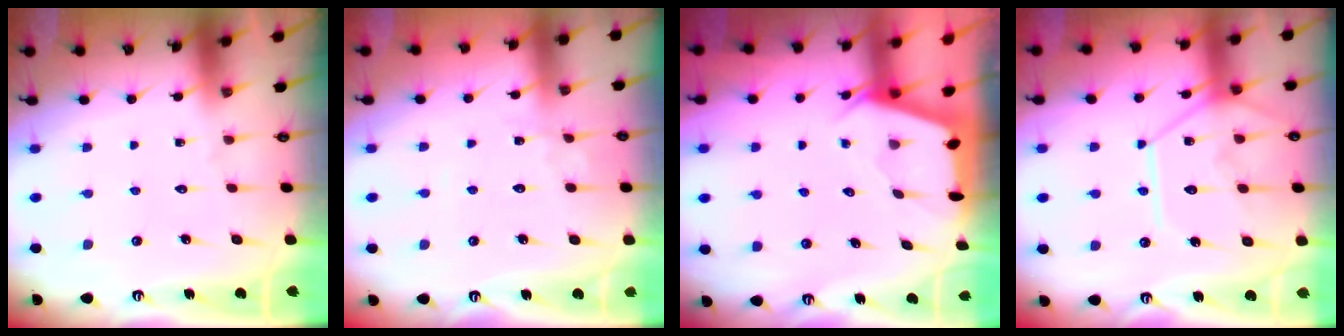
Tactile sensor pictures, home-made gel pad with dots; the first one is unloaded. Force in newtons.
{"total": 2.3, "press": 2.3, "slide": 0.3}
{"total": 2.2, "press": 2.2, "slide": 0.4}
{"total": 12.7, "press": 12.7, "slide": 1.2}